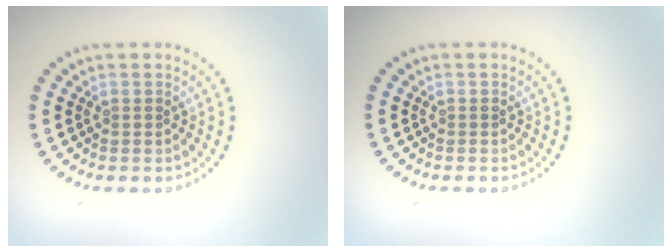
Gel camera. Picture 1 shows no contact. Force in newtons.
{"total": 0.0}